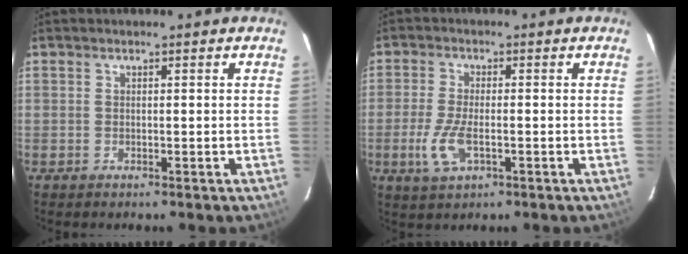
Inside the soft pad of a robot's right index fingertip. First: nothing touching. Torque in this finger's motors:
{"motor_torque": [-0.33, 0.07, -0.01, 0.03]}